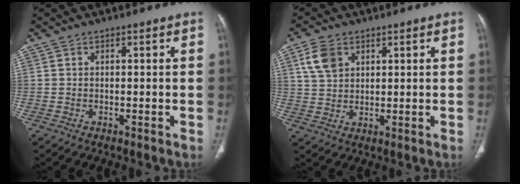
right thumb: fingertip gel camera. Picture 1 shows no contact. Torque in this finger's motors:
{"motor_torque": [-0.68, 0.69, -0.01, 0.04, 0.16]}